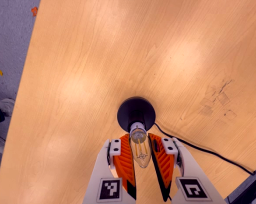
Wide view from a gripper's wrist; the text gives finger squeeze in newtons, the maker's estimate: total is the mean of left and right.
{"total": 14.2, "left": 15.0, "right": 13.3}